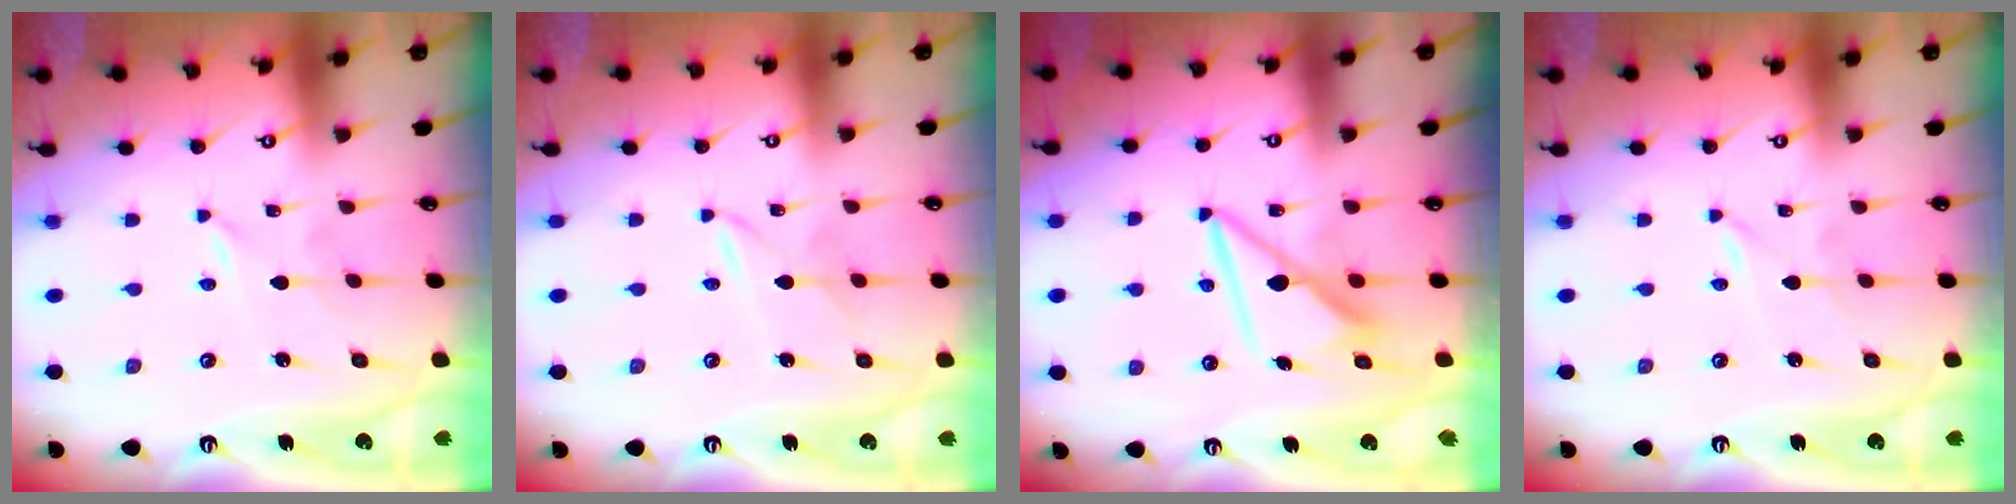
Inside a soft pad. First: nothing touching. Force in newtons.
{"total": 2.3, "press": 2.3, "slide": 0.4}
{"total": 9.0, "press": 8.9, "slide": 0.5}
{"total": 0.0}